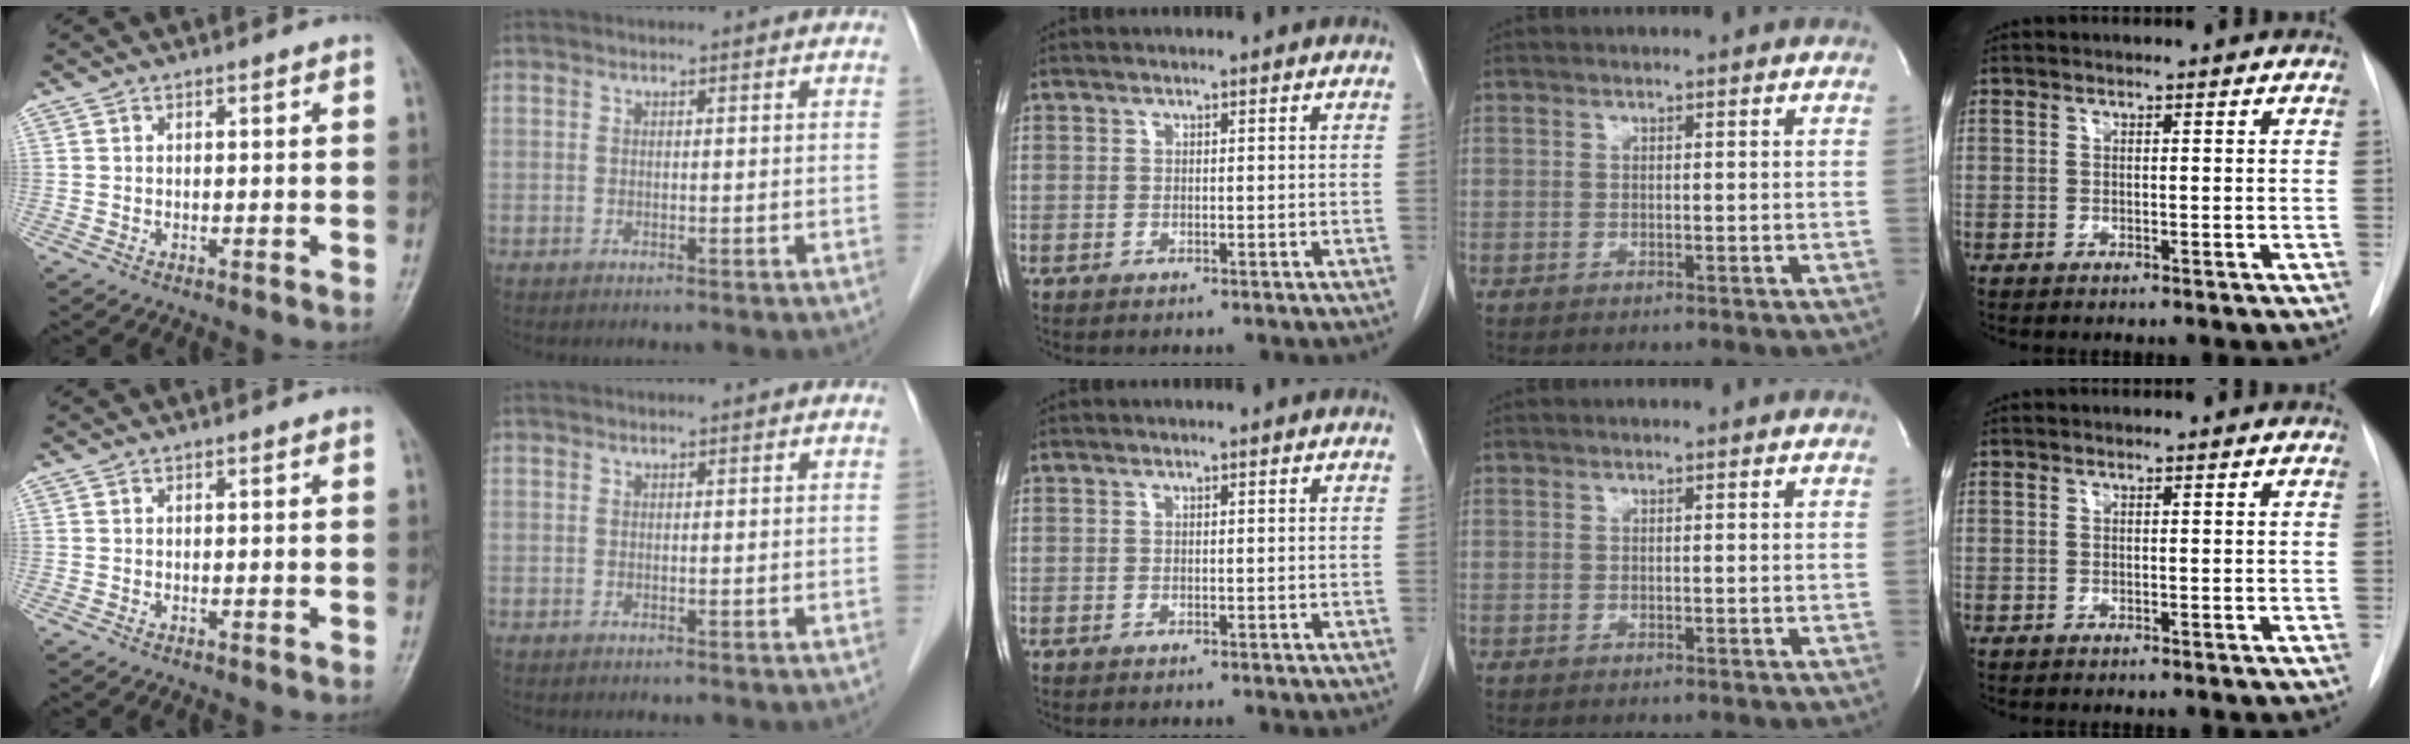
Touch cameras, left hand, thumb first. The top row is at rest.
{}